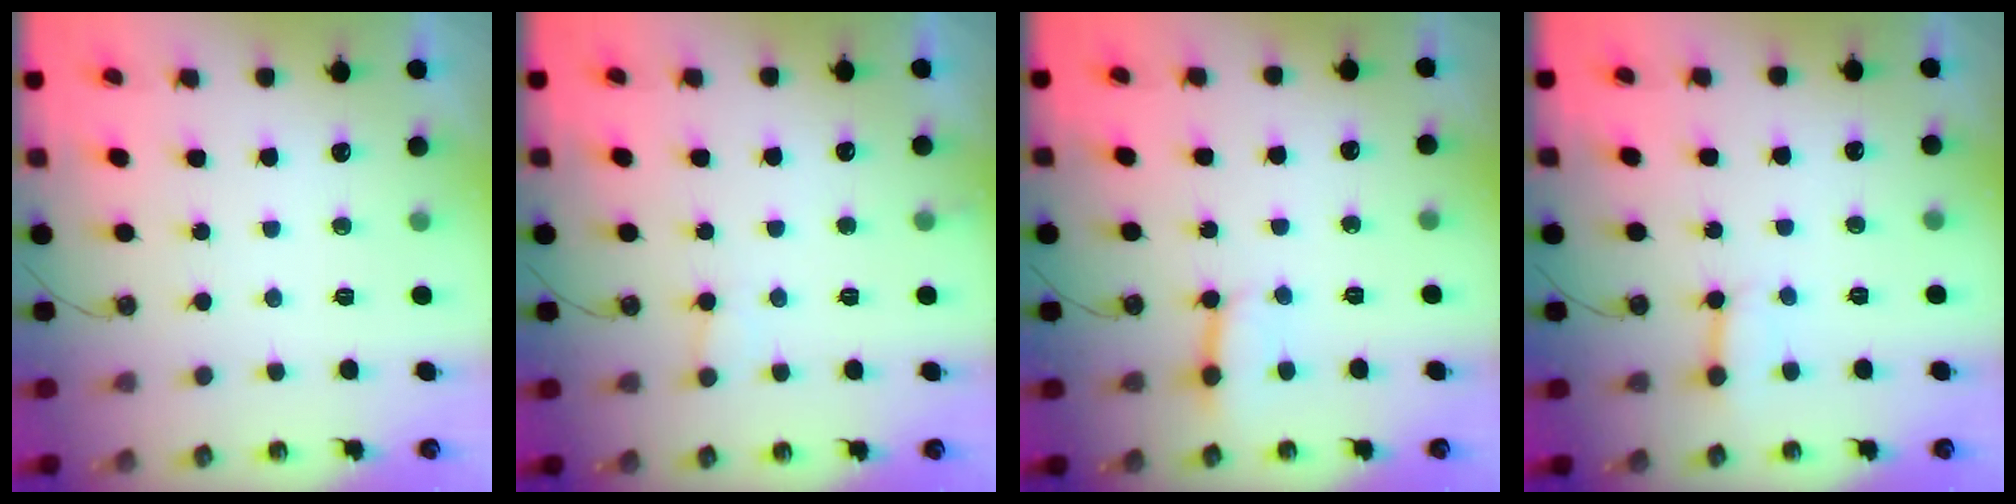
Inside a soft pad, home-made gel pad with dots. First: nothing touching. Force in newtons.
{"total": 6.3, "press": 6.3, "slide": 0.3}
{"total": 3.6, "press": 3.6, "slide": 0.5}
{"total": 3.5, "press": 3.5, "slide": 0.5}